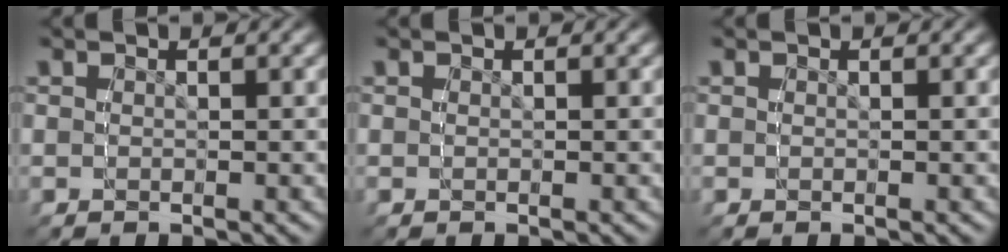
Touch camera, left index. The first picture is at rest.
{"total": 0.0}
{"total": 0.0}